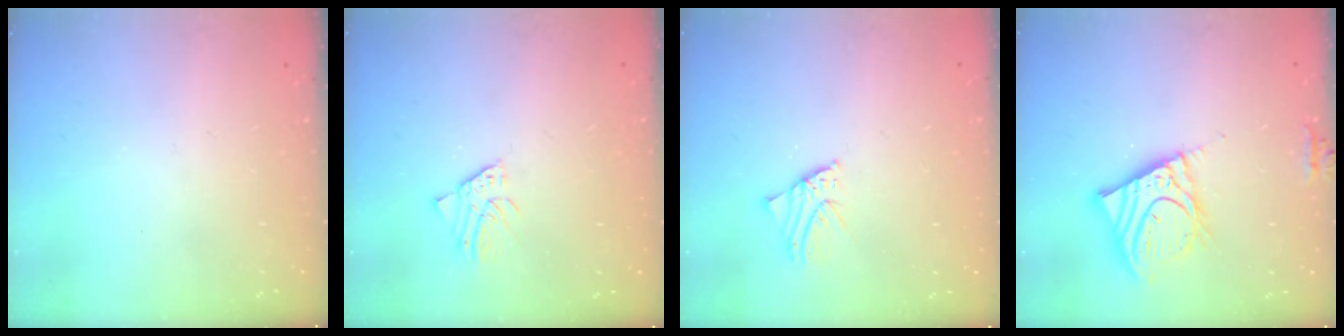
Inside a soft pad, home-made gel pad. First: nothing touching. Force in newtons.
{"total": 2.1, "press": 2.1, "slide": 0.2}
{"total": 1.7, "press": 1.7, "slide": 0.2}
{"total": 13.8, "press": 13.5, "slide": 2.8}